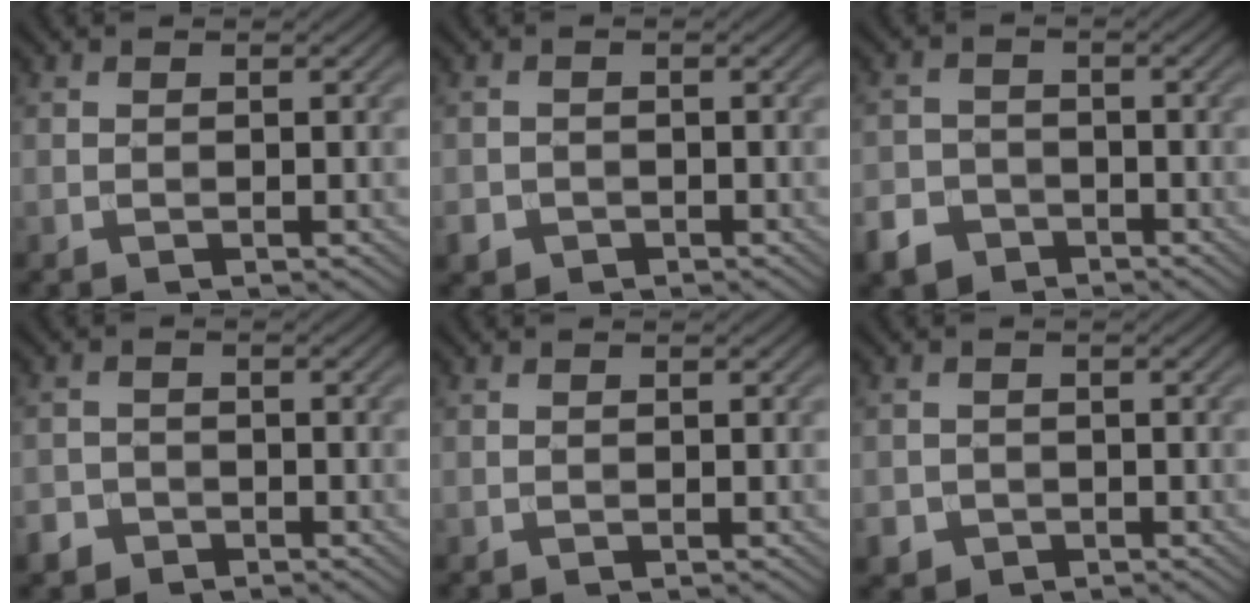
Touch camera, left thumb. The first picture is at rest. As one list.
[{"total": 2.2, "force": [-1.2, 1.8, 0.6], "torque": [-0.014, -0.010, -0.026]}, {"total": 4.7, "force": [-3.2, 3.2, 1.5], "torque": [-0.033, -0.004, -0.064]}, {"total": 2.8, "force": [-1.9, 1.9, 0.6], "torque": [-0.012, -0.002, -0.043]}, {"total": 0.0}, {"total": 2.5, "force": [-1.3, 2.0, 0.6], "torque": [-0.016, -0.011, -0.028]}]